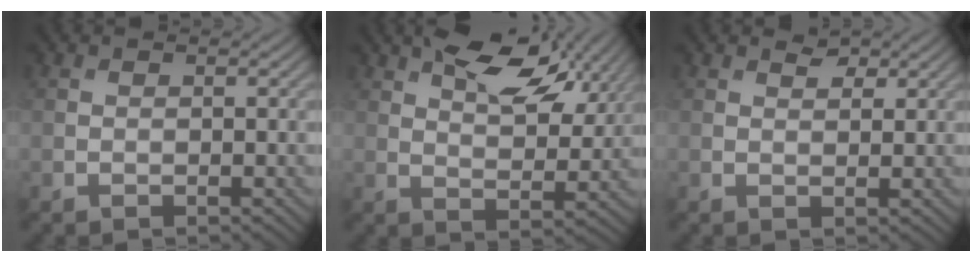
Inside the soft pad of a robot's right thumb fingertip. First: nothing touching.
{"total": 11.3, "force": [6.1, 5.0, 8.0], "torque": [-0.136, 0.007, 0.106]}
{"total": 1.4, "force": [1.1, 0.6, 0.6], "torque": [-0.011, -0.003, 0.021]}